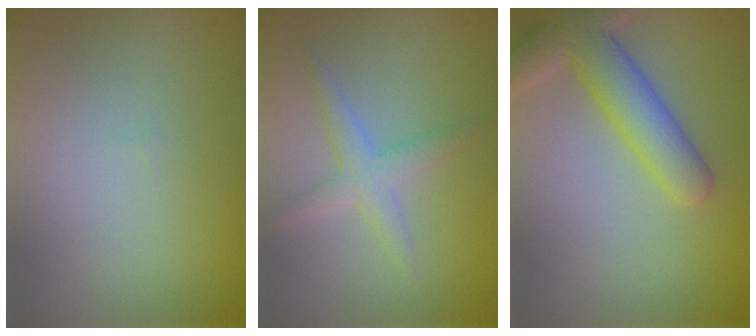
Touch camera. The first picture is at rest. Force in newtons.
{"total": 2.3, "press": 2.3, "slide": 0.1}
{"total": 5.5, "press": 5.5, "slide": 0.4}